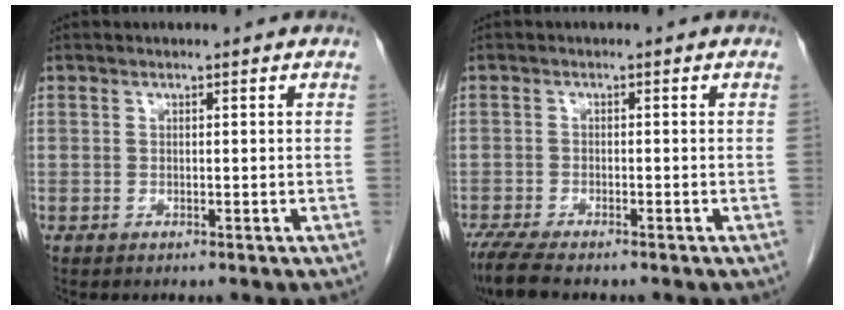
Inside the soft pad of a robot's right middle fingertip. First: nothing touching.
{"total": 5.8, "force": [-4.7, 1.1, 3.3], "torque": [-0.064, -0.016, -0.079]}